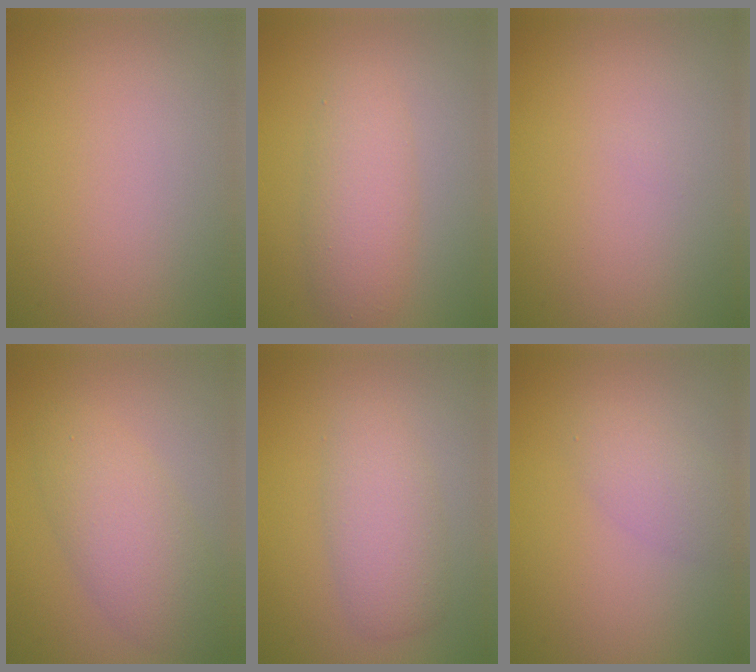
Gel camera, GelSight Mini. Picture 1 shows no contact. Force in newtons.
{"total": 3.6, "press": 3.6, "slide": 0.1}
{"total": 0.0}
{"total": 5.0, "press": 5.0, "slide": 0.2}
{"total": 3.8, "press": 3.8, "slide": 0.2}
{"total": 2.2, "press": 2.2, "slide": 0.1}